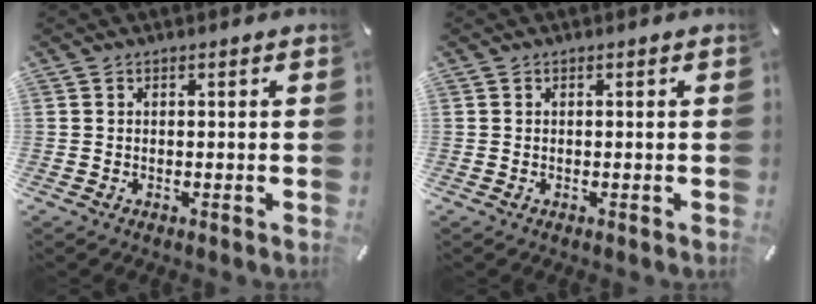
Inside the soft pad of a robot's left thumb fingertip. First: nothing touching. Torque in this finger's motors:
{"motor_torque": [0.00, 0.00, -0.03, 0.03, 0.00]}